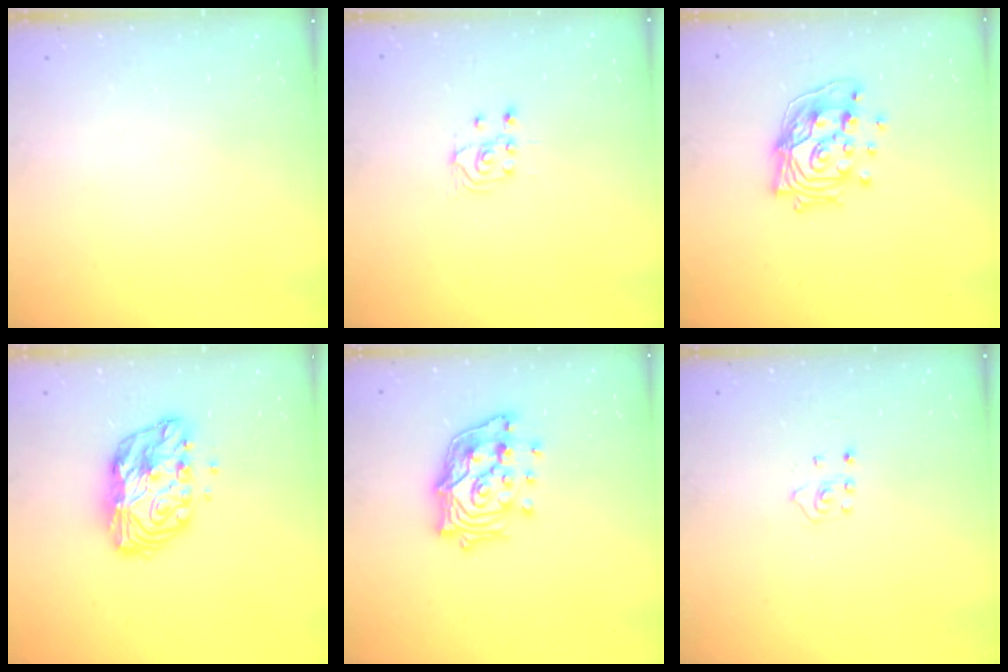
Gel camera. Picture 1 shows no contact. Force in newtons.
{"total": 2.5, "press": 2.4, "slide": 0.7}
{"total": 15.9, "press": 15.1, "slide": 5.1}
{"total": 11.1, "press": 11.1, "slide": 0.8}
{"total": 14.8, "press": 14.7, "slide": 1.6}
{"total": 2.4, "press": 2.4, "slide": 0.5}